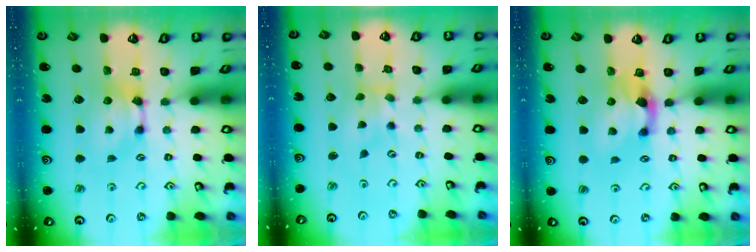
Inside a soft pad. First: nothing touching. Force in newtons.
{"total": 2.7, "press": 2.5, "slide": 1.0}
{"total": 2.0, "press": 1.5, "slide": 1.4}